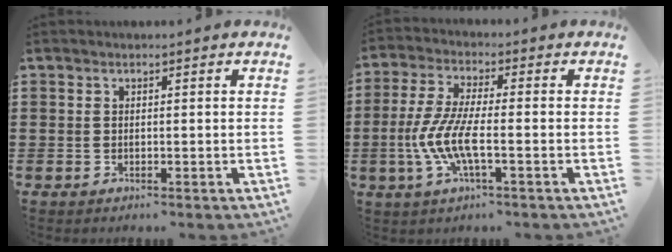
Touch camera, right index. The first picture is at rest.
{"total": 7.8, "force": [-2.4, 1.9, 7.2], "torque": [-0.172, -0.017, -0.055]}